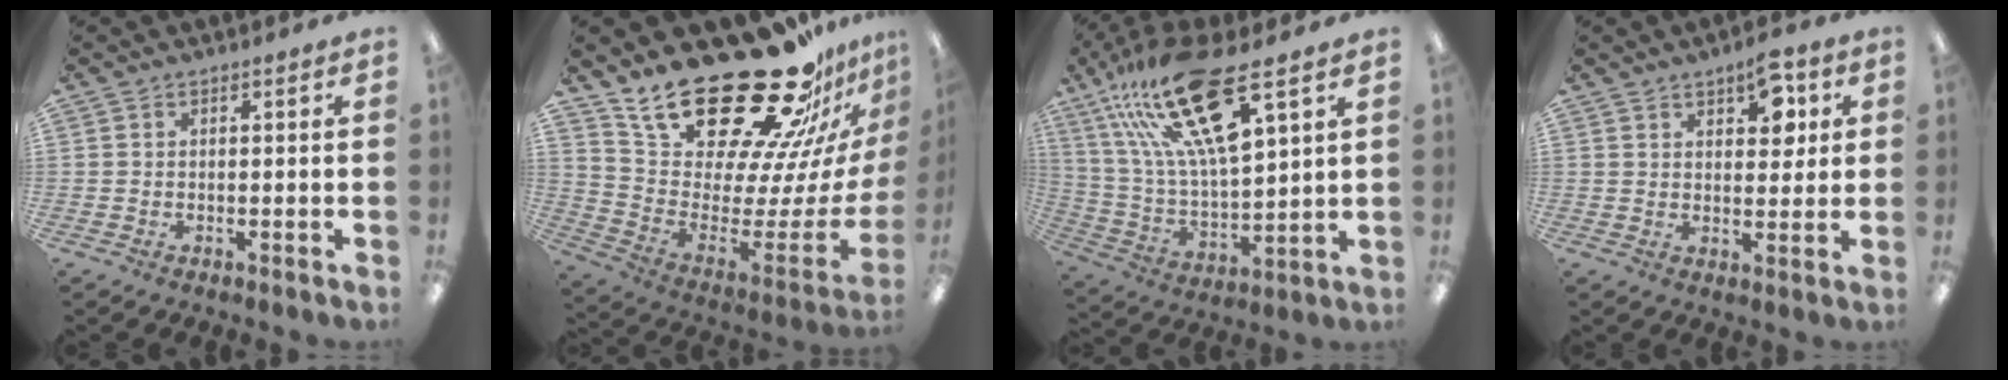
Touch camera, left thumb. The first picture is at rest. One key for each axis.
{"total": 31.0, "fx": 24.1, "fy": 11.3, "fz": 15.9, "tx": -0.233, "ty": -0.186, "tz": 0.436}
{"total": 23.8, "fx": 14.6, "fy": 7.0, "fz": 17.4, "tx": -0.325, "ty": -0.072, "tz": 0.244}
{"total": 7.5, "fx": 4.3, "fy": 4.0, "fz": 4.6, "tx": -0.043, "ty": -0.020, "tz": 0.070}